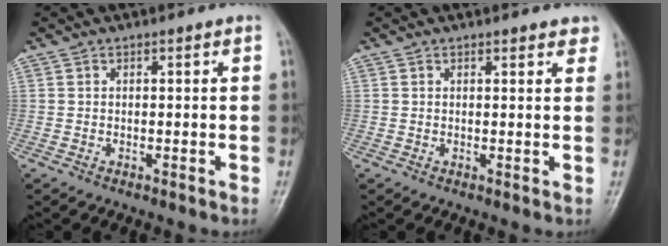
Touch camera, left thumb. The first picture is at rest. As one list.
[{"total": 2.6, "force": [2.1, 1.0, 1.2], "torque": [0.006, -0.003, 0.018]}]